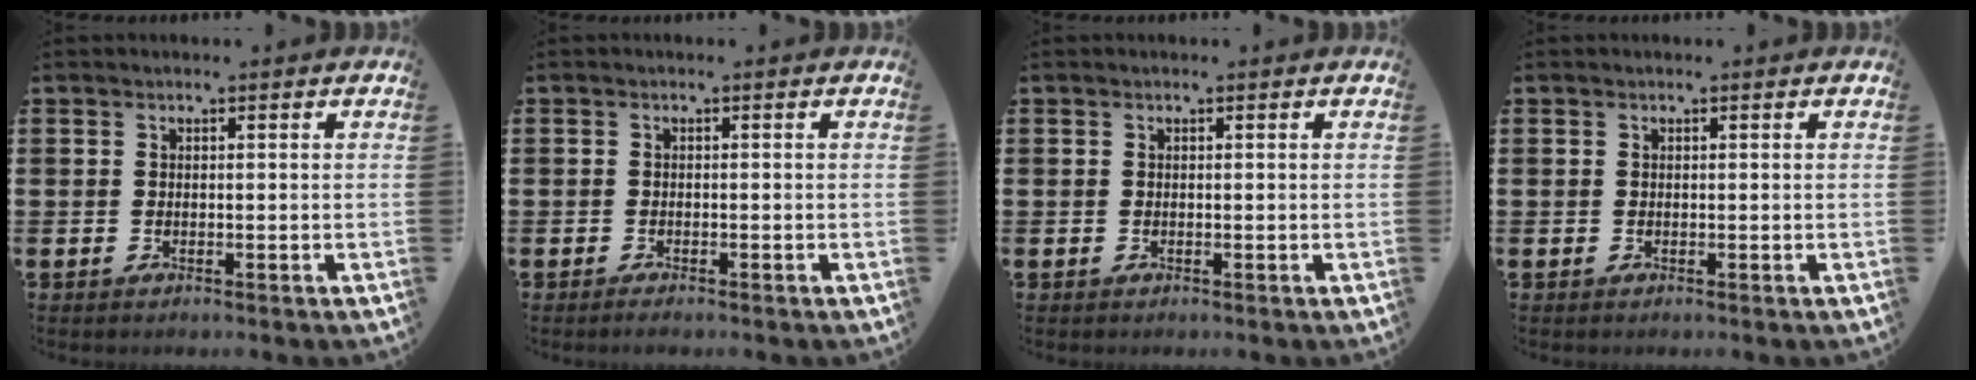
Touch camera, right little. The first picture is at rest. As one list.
[{"total": 0.0}, {"total": 0.0}, {"total": 0.0}]